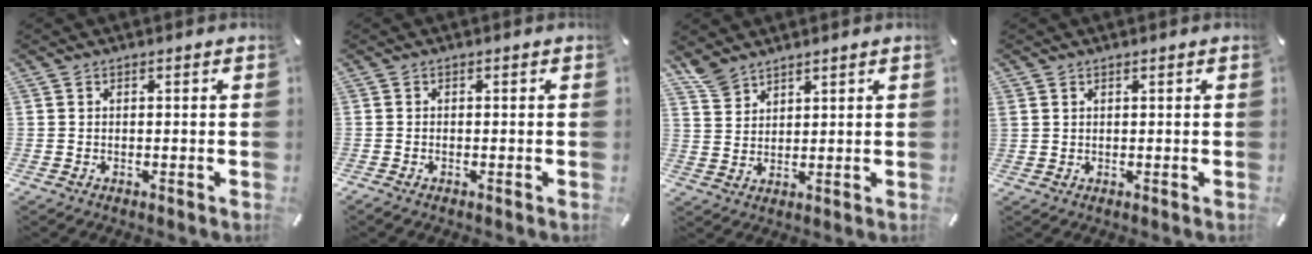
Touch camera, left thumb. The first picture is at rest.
{"total": 0.7, "force": [-0.4, 0.2, 0.5], "torque": [-0.011, -0.002, -0.007]}
{"total": 5.0, "force": [4.2, 2.5, 1.0], "torque": [-0.032, -0.016, 0.084]}
{"total": 0.8, "force": [0.6, 0.6, 0.1], "torque": [-0.002, 0.002, 0.011]}